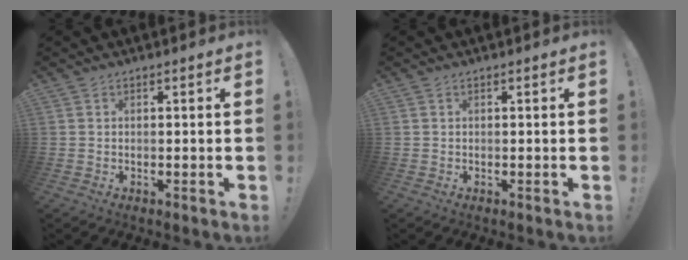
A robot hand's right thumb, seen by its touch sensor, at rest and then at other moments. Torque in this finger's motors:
{"motor_torque": [0.05, 0.01, 0.10, -0.07, 0.06]}